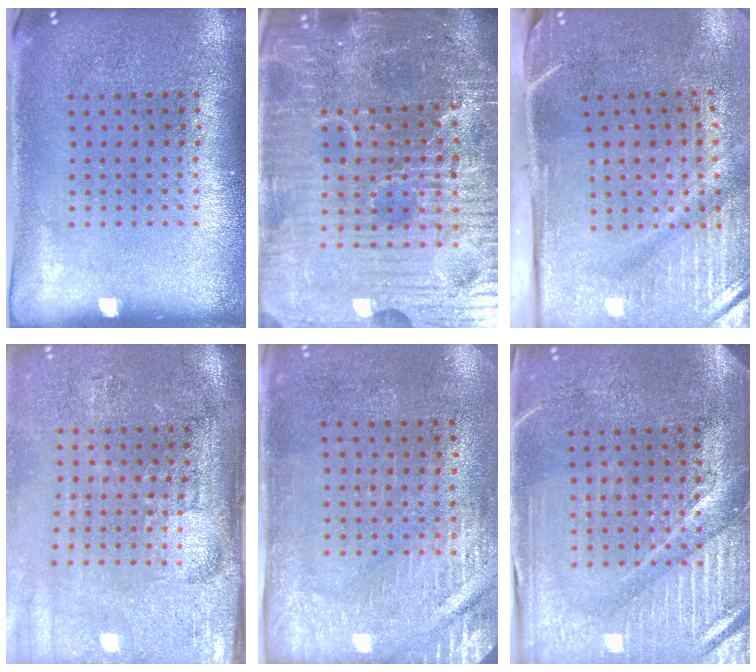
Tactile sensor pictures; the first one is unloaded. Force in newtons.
{"total": 7.4, "press": 6.6, "slide": 3.3}
{"total": 4.9, "press": 4.0, "slide": 2.8}
{"total": 4.7, "press": 3.9, "slide": 2.6}
{"total": 2.9, "press": 2.5, "slide": 1.5}
{"total": 4.0, "press": 3.7, "slide": 1.5}